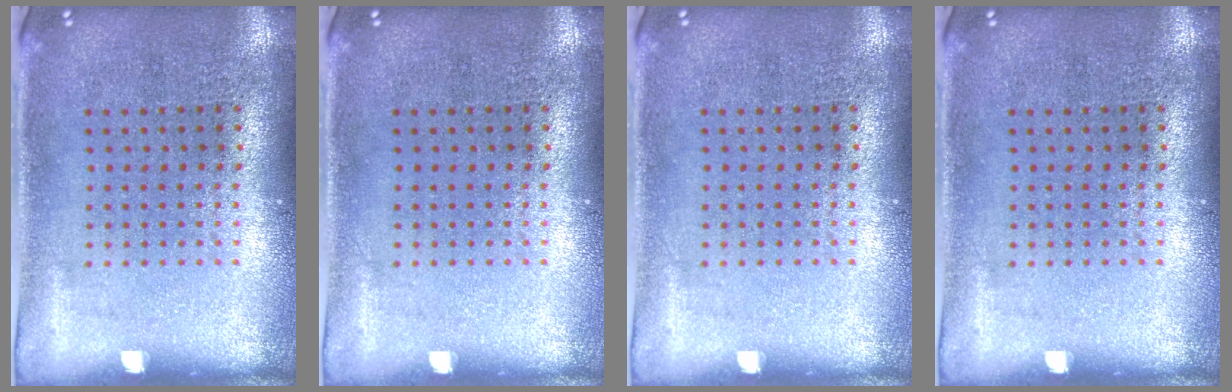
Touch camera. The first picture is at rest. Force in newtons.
{"total": 0.0}
{"total": 0.0}
{"total": 0.0}